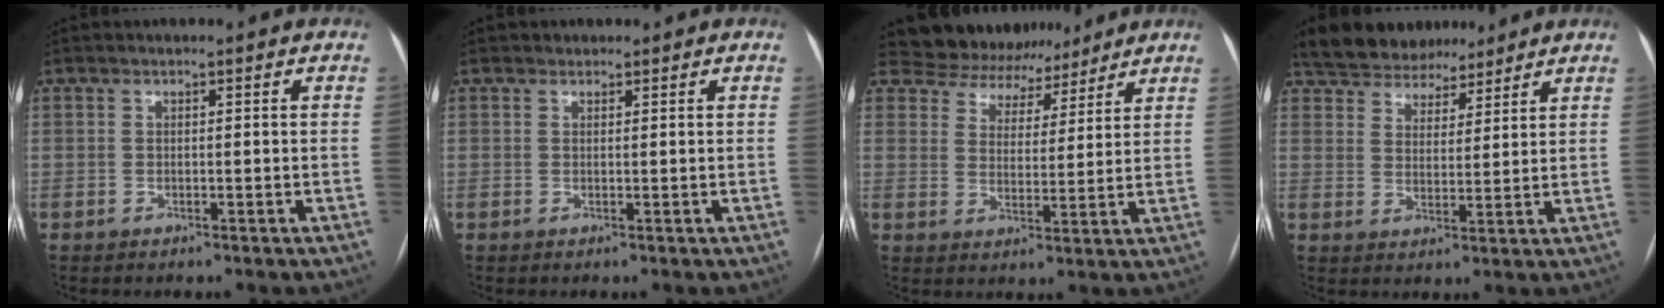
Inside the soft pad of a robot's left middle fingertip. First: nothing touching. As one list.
[{"total": 0.7, "force": [0.5, 0.4, 0.0], "torque": [0.002, -0.001, 0.006]}, {"total": 12.7, "force": [11.3, 5.6, 1.4], "torque": [-0.020, 0.017, 0.165]}, {"total": 11.2, "force": [9.7, 4.6, 3.0], "torque": [-0.047, 0.026, 0.154]}]